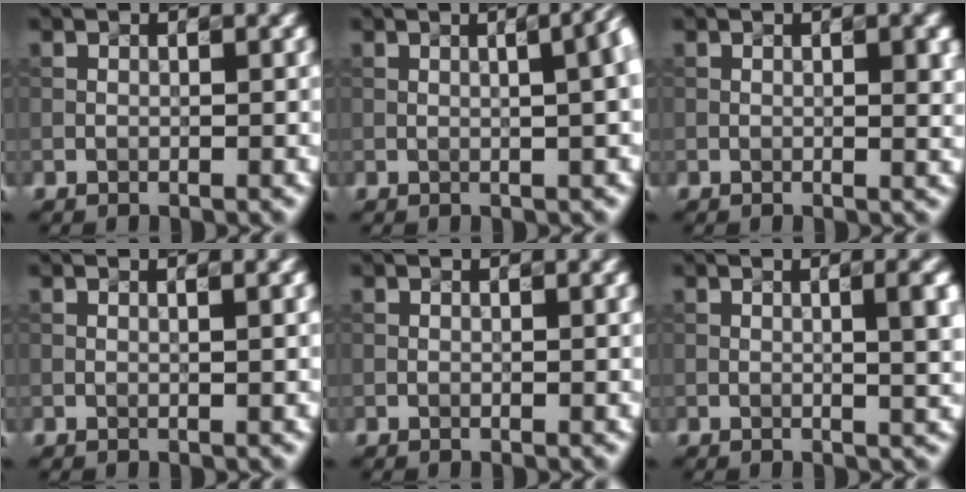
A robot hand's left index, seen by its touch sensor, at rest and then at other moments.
{"total": 8.4, "force": [2.3, 4.4, 6.8], "torque": [-0.002, 0.061, 0.000]}
{"total": 2.1, "force": [0.4, 0.6, 2.0], "torque": [-0.020, 0.004, 0.010]}
{"total": 1.8, "force": [0.4, 0.6, 1.6], "torque": [-0.019, 0.005, 0.000]}
{"total": 0.7, "force": [0.2, 0.2, 0.6], "torque": [-0.006, 0.003, 0.000]}
{"total": 4.0, "force": [0.5, 1.2, 3.7], "torque": [-0.035, 0.013, 0.011]}